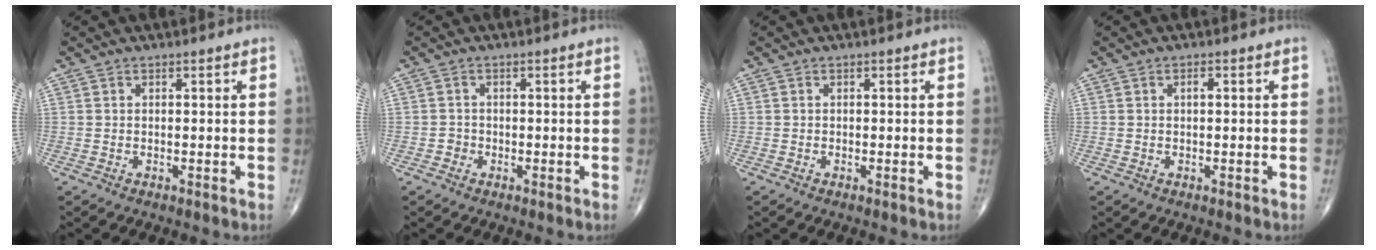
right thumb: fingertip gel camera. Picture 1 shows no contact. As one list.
[{"total": 1.2, "force": [-0.6, 1.1, 0.1], "torque": [0.008, 0.007, -0.014]}, {"total": 0.0}, {"total": 1.1, "force": [0.2, 0.5, 0.9], "torque": [-0.016, 0.002, 0.002]}]